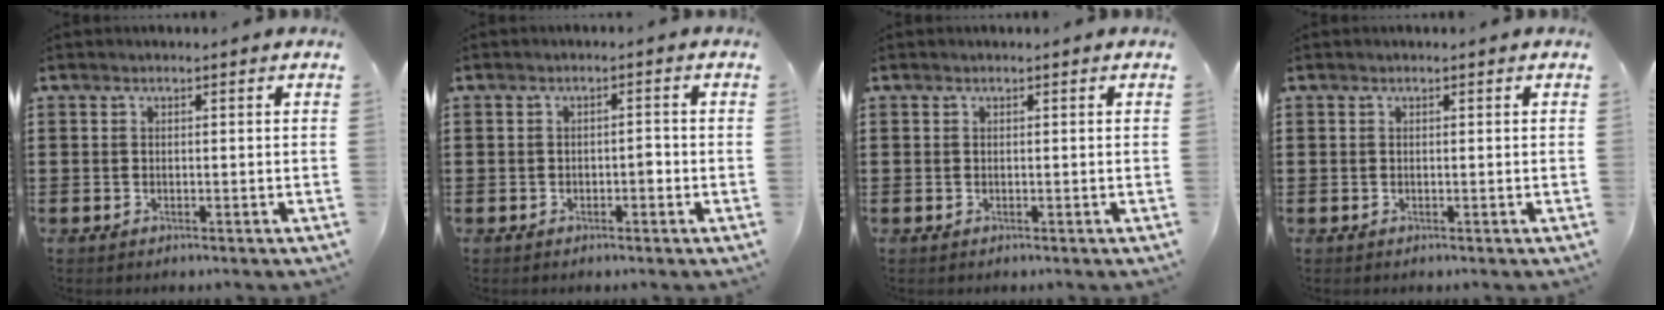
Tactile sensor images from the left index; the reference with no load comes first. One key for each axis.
{"total": 1.4, "fx": -0.5, "fy": 0.6, "fz": 1.1, "tx": -0.025, "ty": 0.003, "tz": -0.013}
{"total": 0.0}
{"total": 0.0}